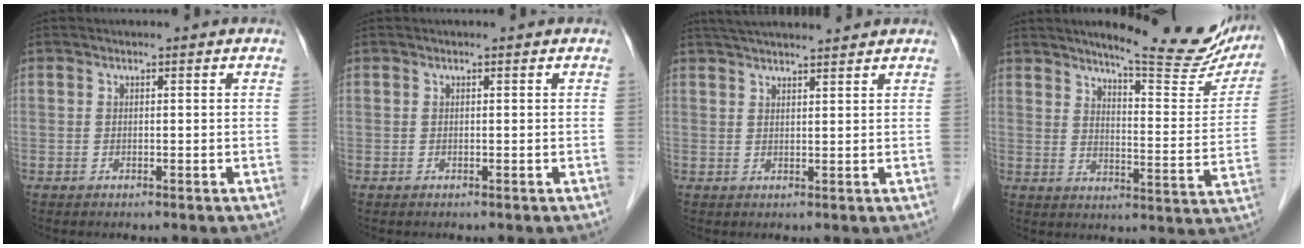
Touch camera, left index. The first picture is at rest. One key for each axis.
{"total": 0.0}
{"total": 10.2, "fx": 9.1, "fy": 0.7, "fz": 4.4, "tx": -0.071, "ty": 0.035, "tz": 0.131}
{"total": 19.2, "fx": 16.6, "fy": 2.7, "fz": 9.2, "tx": -0.112, "ty": -0.047, "tz": 0.201}